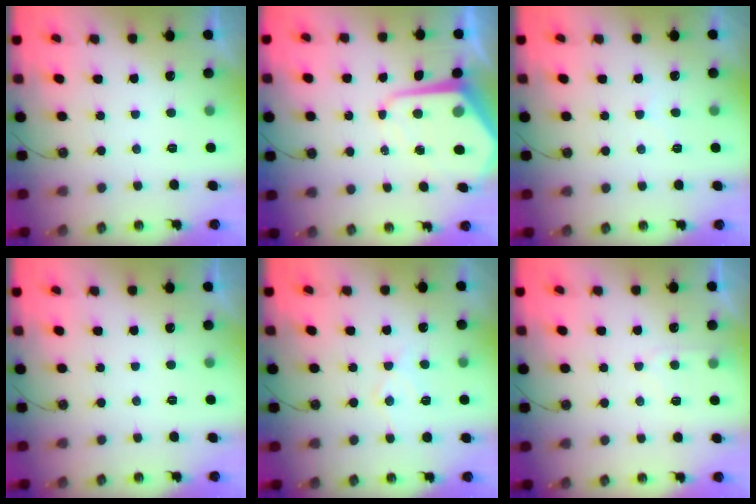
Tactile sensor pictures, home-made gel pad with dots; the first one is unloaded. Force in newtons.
{"total": 9.3, "press": 9.3, "slide": 0.8}
{"total": 4.0, "press": 3.9, "slide": 0.5}
{"total": 0.0}
{"total": 8.4, "press": 8.4, "slide": 0.6}
{"total": 5.2, "press": 5.2, "slide": 0.6}